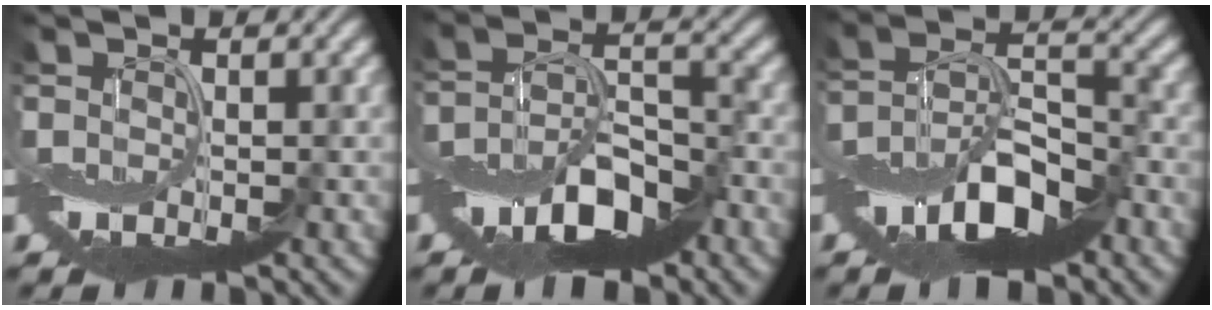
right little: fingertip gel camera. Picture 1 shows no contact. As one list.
[{"total": 8.4, "force": [-4.7, 3.4, 6.0], "torque": [-0.110, 0.001, -0.090]}, {"total": 8.8, "force": [-4.8, 3.5, 6.5], "torque": [-0.117, 0.011, -0.096]}]